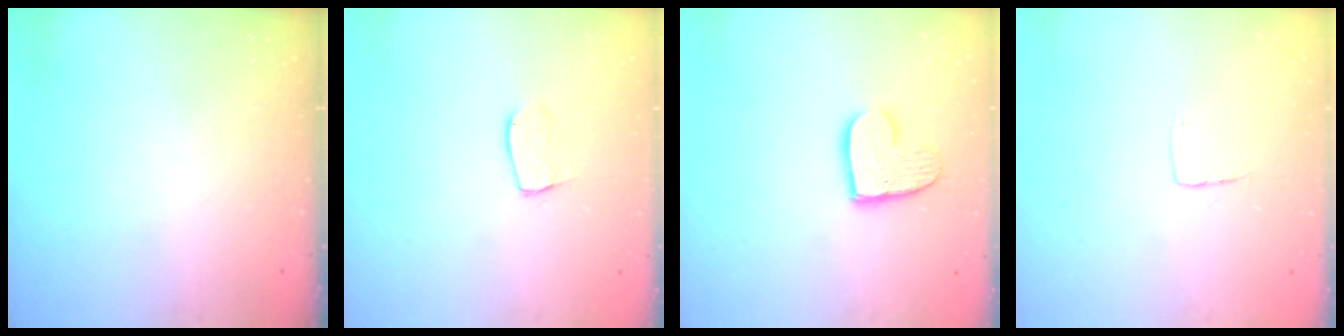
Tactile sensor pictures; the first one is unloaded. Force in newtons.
{"total": 6.6, "press": 6.5, "slide": 0.5}
{"total": 10.9, "press": 10.8, "slide": 0.9}
{"total": 4.5, "press": 4.5, "slide": 0.4}